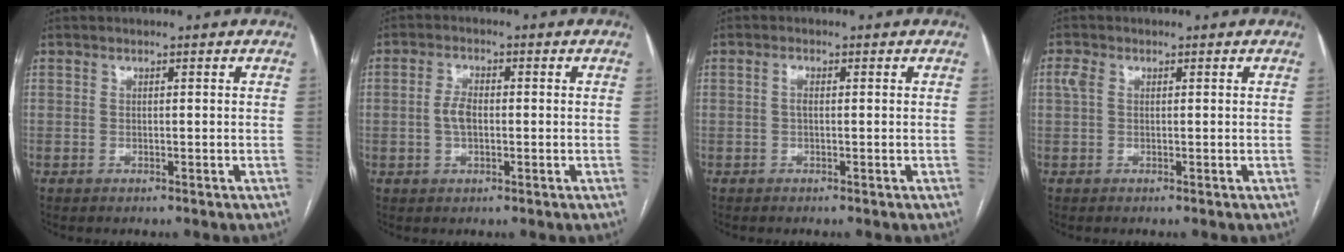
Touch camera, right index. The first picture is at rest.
{"total": 3.3, "force": [-0.3, 1.7, 2.9], "torque": [-0.061, 0.007, -0.007]}
{"total": 1.3, "force": [0.1, 0.5, 1.2], "torque": [-0.026, 0.003, 0.001]}
{"total": 2.0, "force": [0.6, 1.3, 1.4], "torque": [-0.043, 0.018, 0.016]}